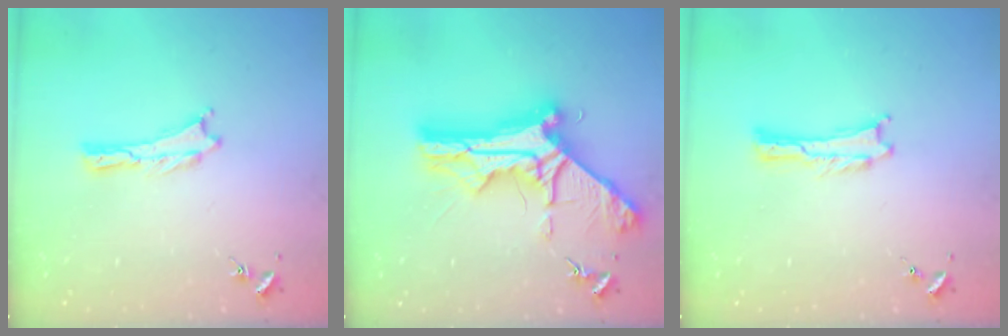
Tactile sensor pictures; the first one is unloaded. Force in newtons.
{"total": 12.1, "press": 12.0, "slide": 1.1}
{"total": 0.0}